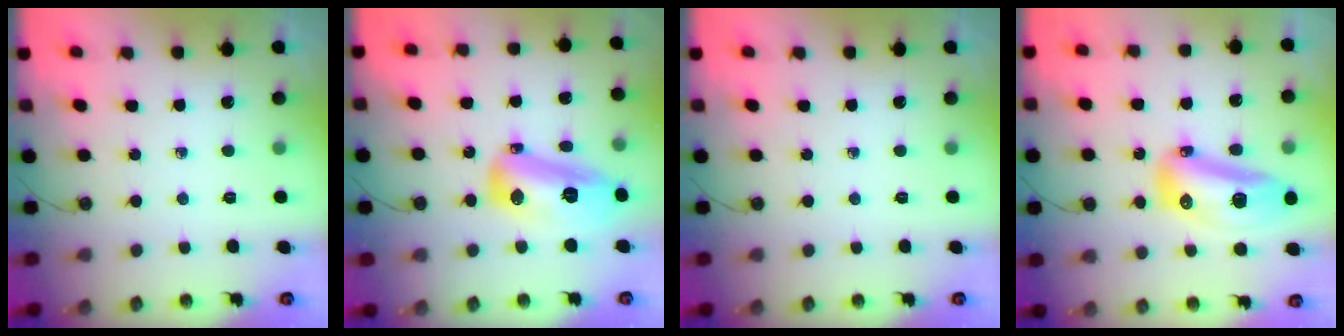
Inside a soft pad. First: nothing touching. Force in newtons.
{"total": 15.2, "press": 15.1, "slide": 2.0}
{"total": 0.0}
{"total": 15.6, "press": 15.4, "slide": 2.1}